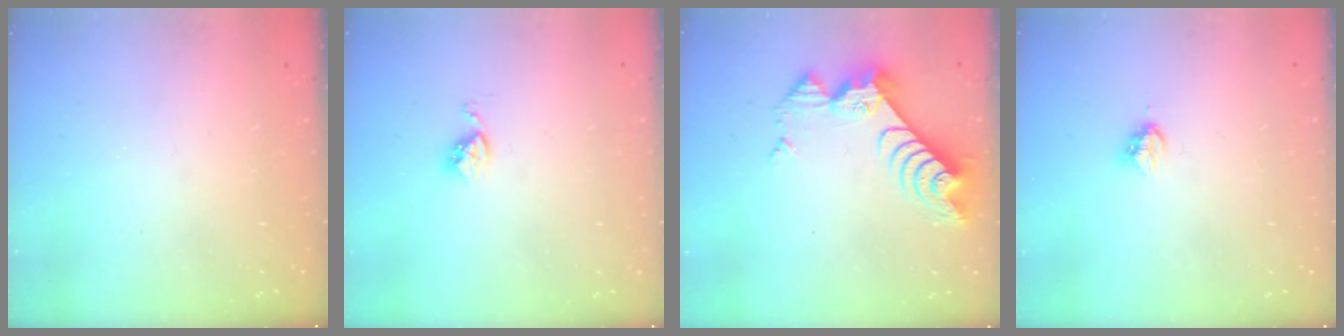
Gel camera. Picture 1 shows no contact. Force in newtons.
{"total": 3.7, "press": 3.7, "slide": 0.5}
{"total": 10.4, "press": 10.4, "slide": 1.1}
{"total": 3.9, "press": 3.9, "slide": 0.4}